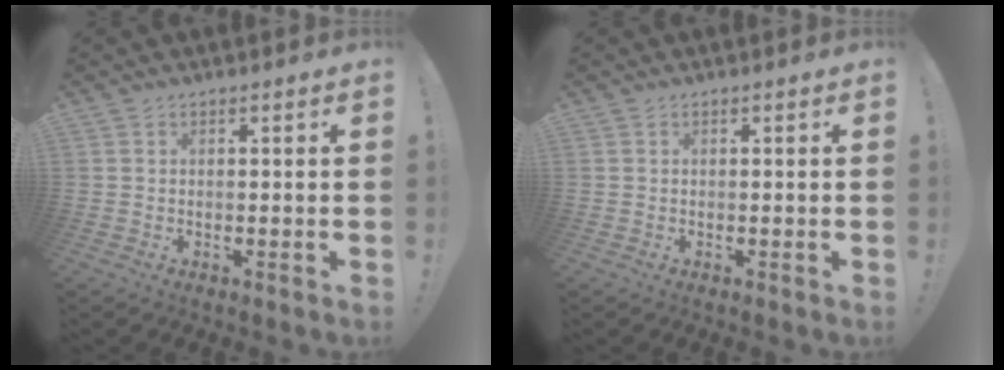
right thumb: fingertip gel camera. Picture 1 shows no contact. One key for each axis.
{"total": 0.0}